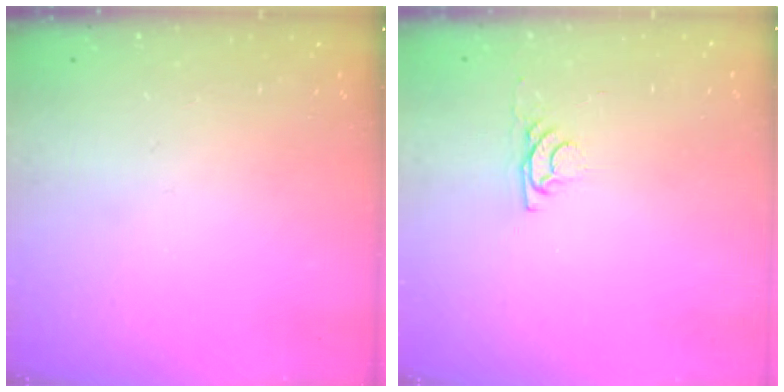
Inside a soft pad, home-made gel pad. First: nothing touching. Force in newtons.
{"total": 2.9, "press": 2.9, "slide": 0.4}